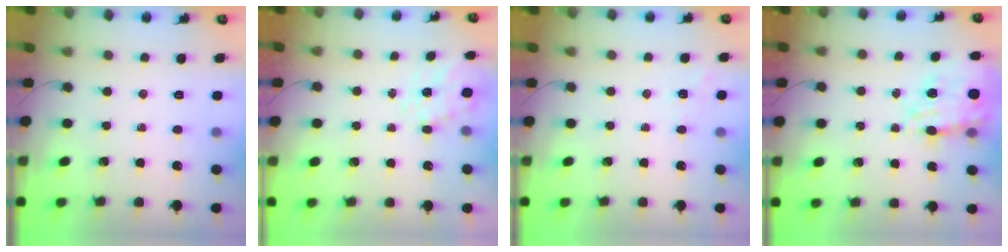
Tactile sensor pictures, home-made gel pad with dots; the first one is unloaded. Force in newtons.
{"total": 6.2, "press": 6.2, "slide": 0.8}
{"total": 2.8, "press": 2.4, "slide": 1.6}
{"total": 15.8, "press": 15.4, "slide": 3.8}